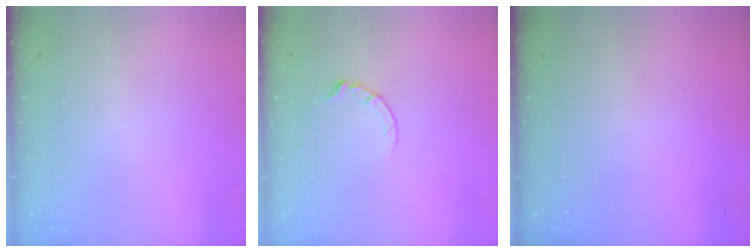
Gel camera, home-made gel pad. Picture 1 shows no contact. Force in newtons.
{"total": 4.6, "press": 4.6, "slide": 0.5}
{"total": 0.0}